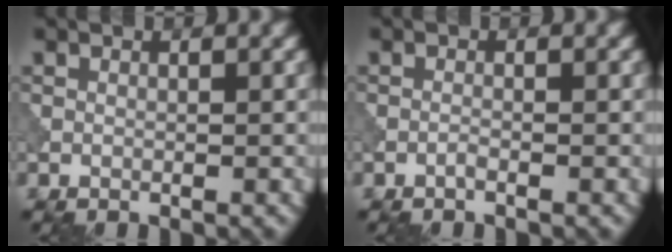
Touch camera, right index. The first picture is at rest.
{"total": 0.5, "force": [-0.4, 0.0, 0.3], "torque": [-0.007, 0.002, -0.011]}